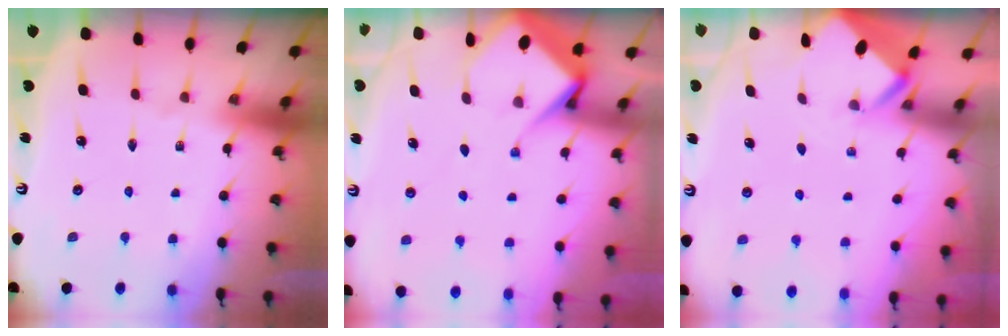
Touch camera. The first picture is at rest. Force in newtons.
{"total": 7.8, "press": 7.7, "slide": 0.8}
{"total": 2.4, "press": 2.4, "slide": 0.2}